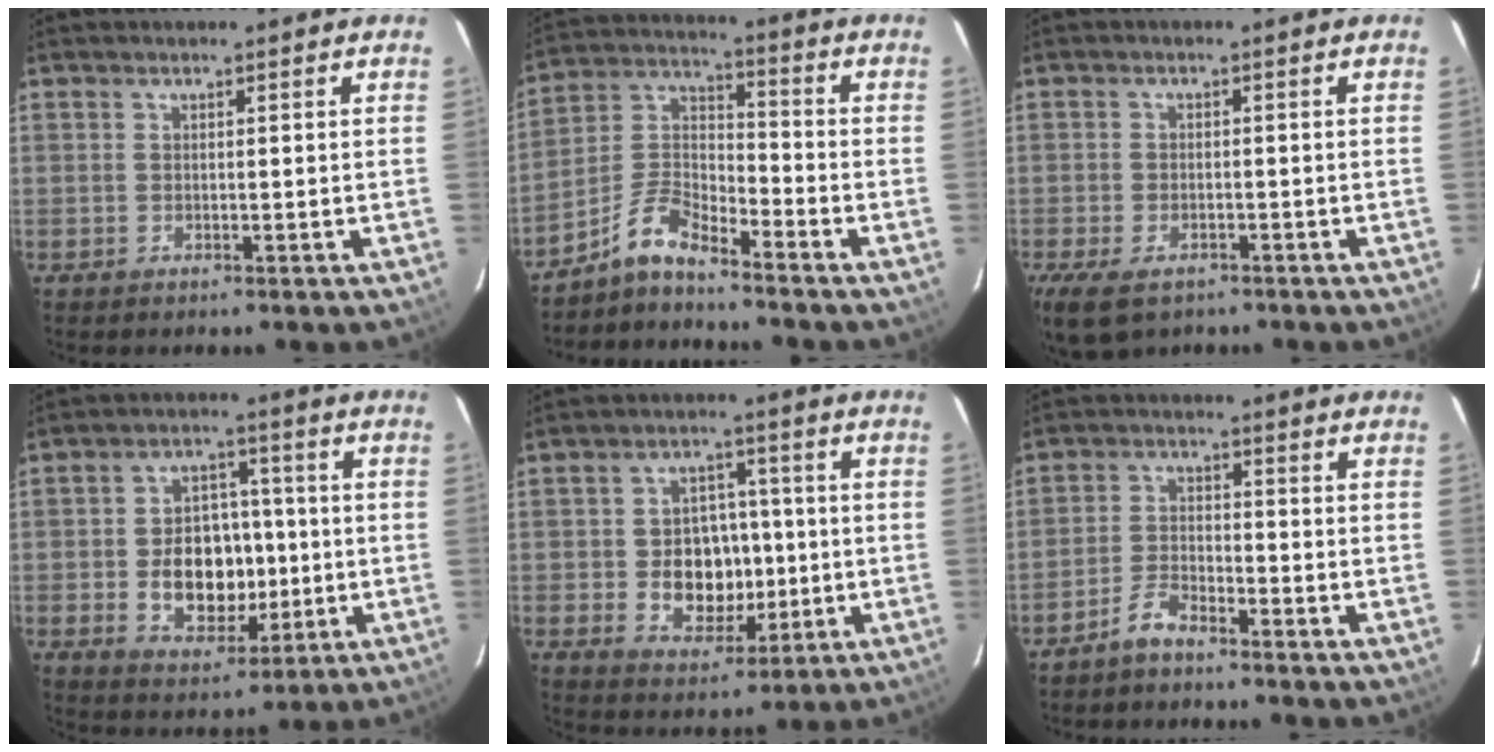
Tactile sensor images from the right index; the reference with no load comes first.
{"total": 7.3, "force": [-6.2, 1.5, 3.4], "torque": [-0.090, 0.033, -0.135]}
{"total": 8.6, "force": [-5.5, 4.4, 4.9], "torque": [-0.123, -0.032, -0.096]}
{"total": 12.1, "force": [-1.6, 8.8, 8.1], "torque": [-0.161, 0.013, -0.007]}
{"total": 10.2, "force": [-1.3, 8.1, 6.0], "torque": [-0.124, 0.009, -0.003]}
{"total": 4.0, "force": [-3.5, 1.0, 1.7], "torque": [-0.049, 0.009, -0.072]}